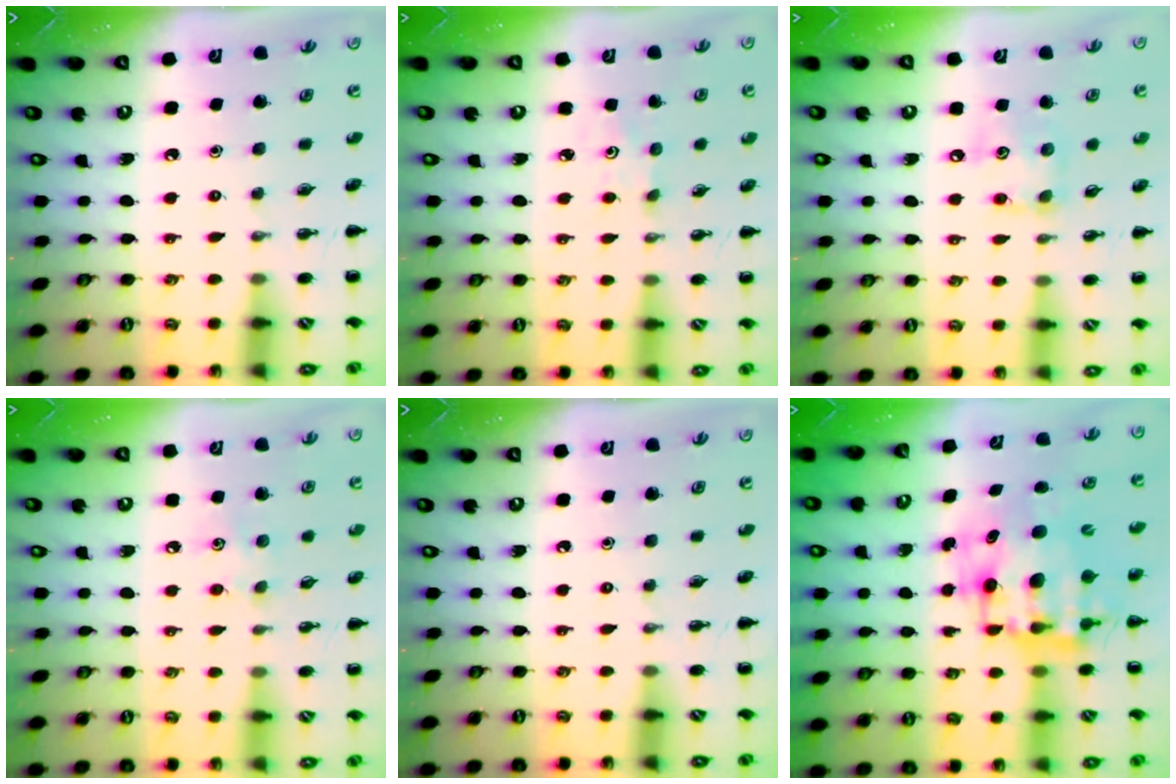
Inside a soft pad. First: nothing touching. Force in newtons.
{"total": 1.4, "press": 1.3, "slide": 0.4}
{"total": 7.7, "press": 7.7, "slide": 0.6}
{"total": 4.6, "press": 4.5, "slide": 1.0}
{"total": 0.0}
{"total": 9.7, "press": 9.4, "slide": 2.4}